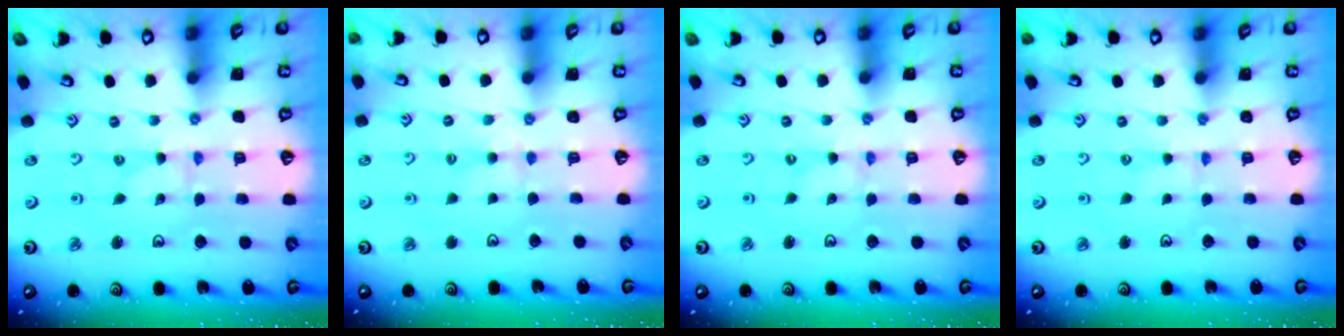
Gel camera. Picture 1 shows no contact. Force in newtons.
{"total": 3.1, "press": 3.1, "slide": 0.5}
{"total": 0.0}
{"total": 0.7, "press": 0.6, "slide": 0.2}